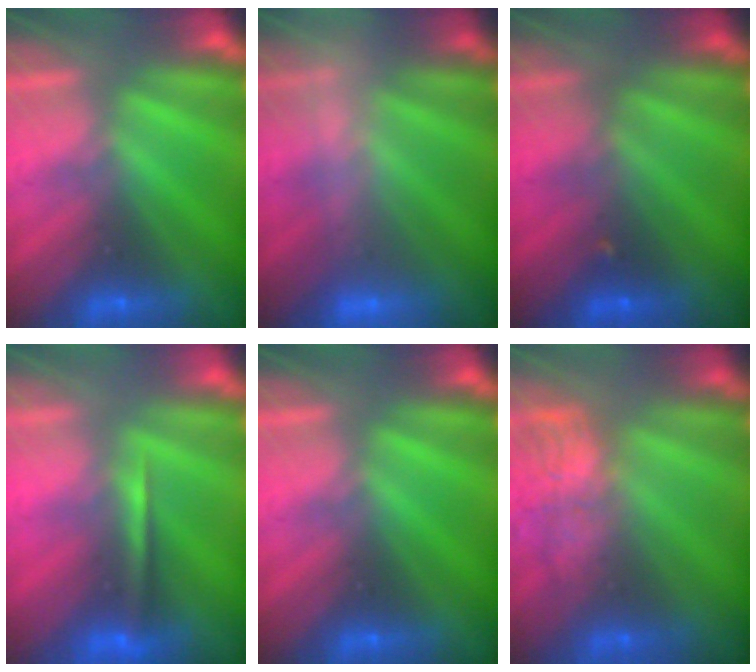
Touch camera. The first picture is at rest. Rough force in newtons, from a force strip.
{"total": 2.4}
{"total": 2.1}
{"total": 1.3}
{"total": 0.0}
{"total": 4.9}